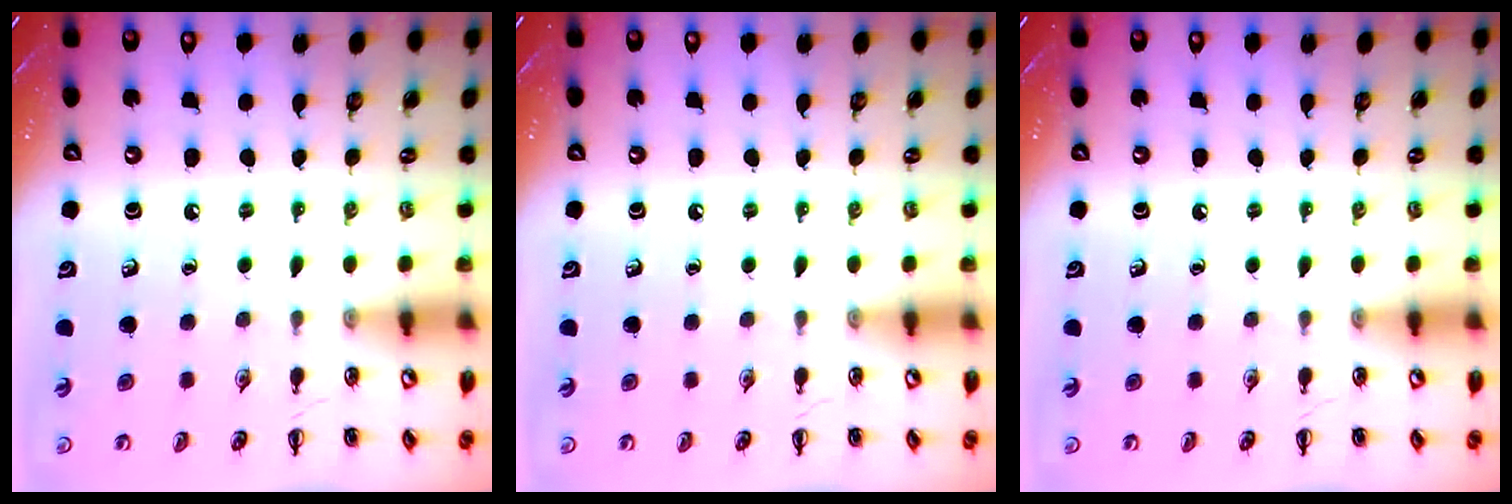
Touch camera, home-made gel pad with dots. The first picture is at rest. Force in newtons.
{"total": 0.0}
{"total": 0.0}